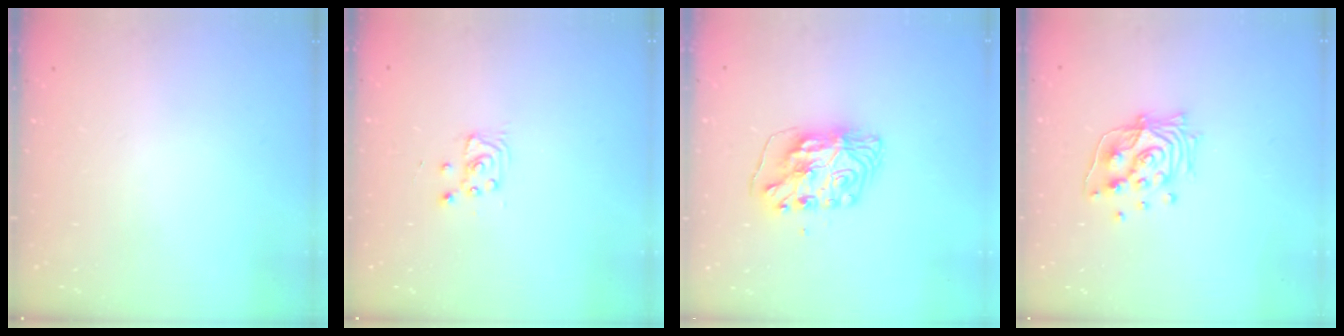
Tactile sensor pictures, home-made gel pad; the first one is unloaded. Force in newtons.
{"total": 3.6, "press": 3.6, "slide": 0.4}
{"total": 8.8, "press": 8.8, "slide": 0.8}
{"total": 13.7, "press": 13.4, "slide": 3.0}